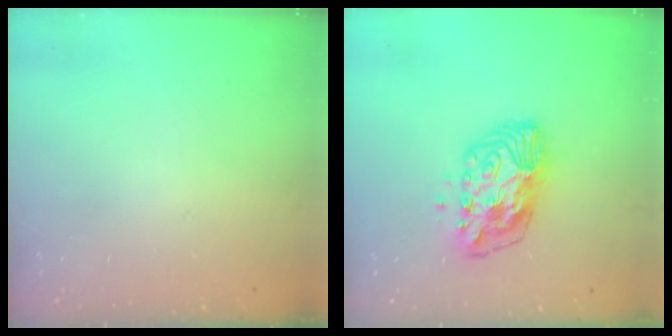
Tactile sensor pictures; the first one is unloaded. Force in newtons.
{"total": 11.0, "press": 11.0, "slide": 0.5}